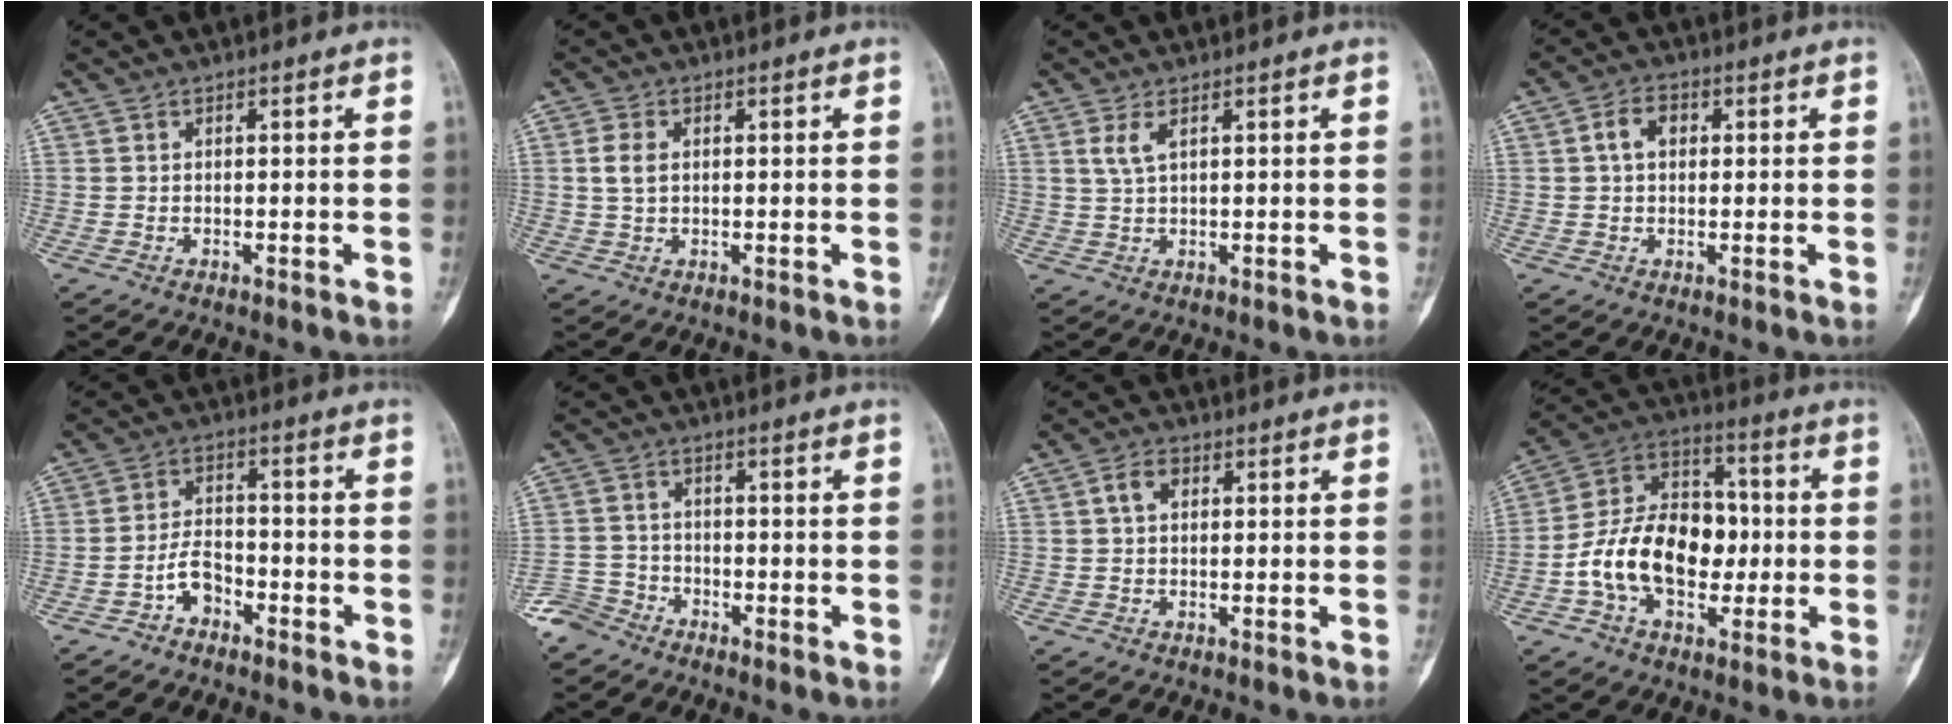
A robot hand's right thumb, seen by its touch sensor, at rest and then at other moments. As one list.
[{"total": 3.3, "force": [0.5, 2.1, 2.5], "torque": [-0.052, 0.004, 0.010]}, {"total": 2.8, "force": [1.2, 0.9, 2.3], "torque": [-0.056, 0.001, 0.033]}, {"total": 4.4, "force": [0.9, 3.1, 3.0], "torque": [-0.049, 0.012, 0.012]}, {"total": 5.1, "force": [-3.0, 3.2, 2.6], "torque": [-0.035, 0.031, -0.058]}, {"total": 4.6, "force": [-3.7, 2.8, 0.1], "torque": [0.010, 0.013, -0.084]}, {"total": 3.3, "force": [0.8, 2.2, 2.3], "torque": [-0.039, 0.011, 0.013]}, {"total": 18.1, "force": [-2.4, 12.1, 13.2], "torque": [-0.206, 0.039, -0.042]}]